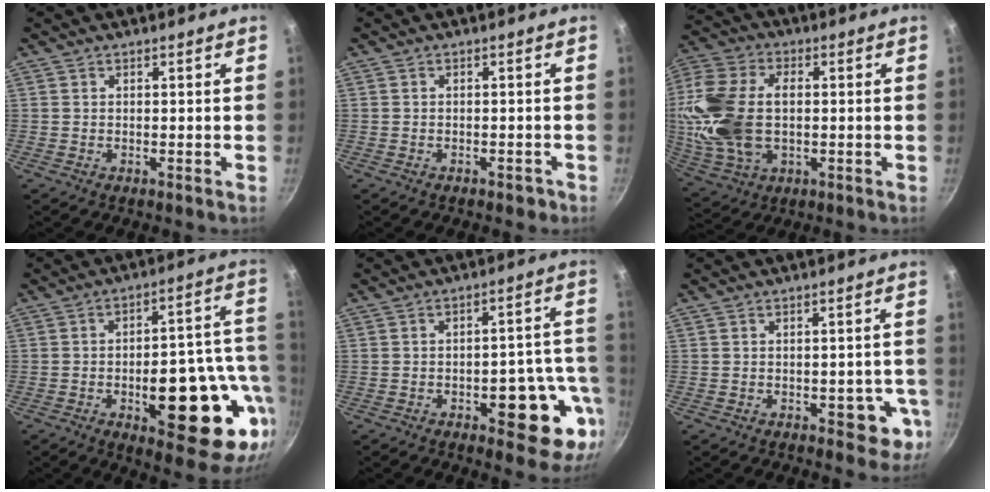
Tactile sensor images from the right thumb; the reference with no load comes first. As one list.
[{"total": 1.7, "force": [-1.1, 1.0, 0.8], "torque": [-0.002, 0.018, -0.003]}, {"total": 19.7, "force": [0.4, 12.4, 15.3], "torque": [-0.316, 0.015, 0.009]}, {"total": 23.1, "force": [-6.1, 9.5, 20.2], "torque": [-0.216, 0.020, -0.079]}, {"total": 13.8, "force": [-5.0, 6.1, 11.3], "torque": [-0.088, 0.037, -0.062]}, {"total": 6.5, "force": [-2.4, 3.7, 4.7], "torque": [-0.021, 0.014, -0.023]}]